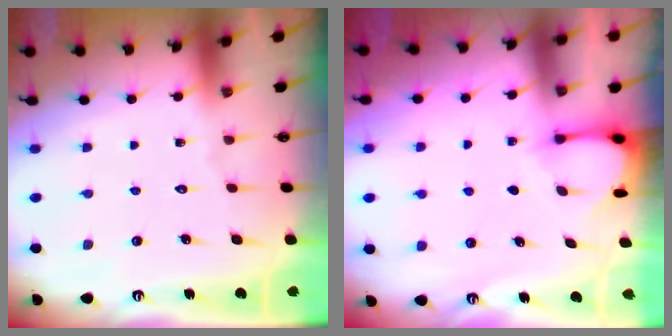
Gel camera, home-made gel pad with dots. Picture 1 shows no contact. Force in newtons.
{"total": 3.4, "press": 3.4, "slide": 0.3}